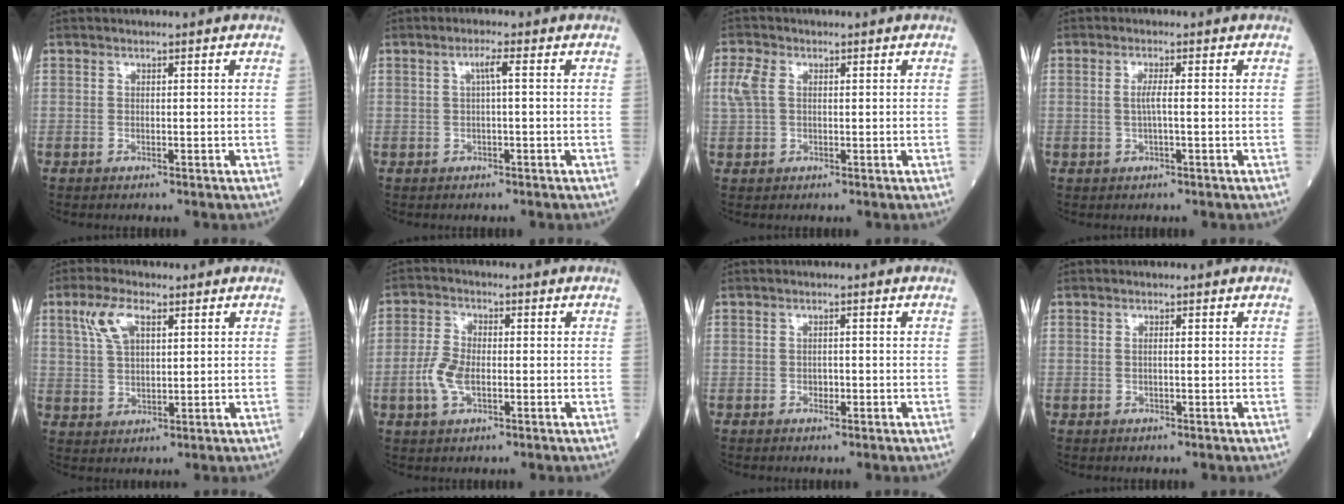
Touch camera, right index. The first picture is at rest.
{"total": 2.0, "force": [0.4, -0.1, 2.0], "torque": [-0.037, 0.004, 0.006]}
{"total": 3.3, "force": [0.7, 2.2, 2.5], "torque": [-0.081, 0.013, 0.013]}
{"total": 1.9, "force": [0.0, -0.1, 1.9], "torque": [-0.039, 0.001, -0.002]}
{"total": 6.4, "force": [3.0, 2.6, 5.1], "torque": [-0.113, 0.015, 0.063]}
{"total": 5.4, "force": [-1.4, 2.8, 4.5], "torque": [-0.108, 0.006, -0.030]}
{"total": 1.1, "force": [-0.4, 0.8, 0.7], "torque": [-0.008, 0.003, -0.005]}
{"total": 0.5, "force": [0.0, 0.0, 0.5], "torque": [-0.012, 0.000, 0.000]}